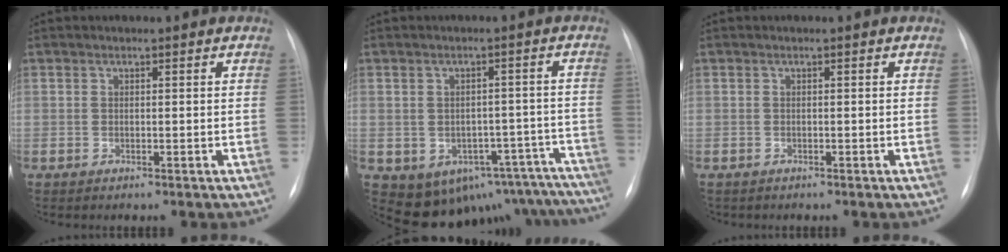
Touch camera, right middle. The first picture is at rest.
{"total": 17.4, "force": [-12.8, 10.0, 6.3], "torque": [-0.059, 0.050, -0.131]}
{"total": 0.6, "force": [-0.4, 0.4, 0.0], "torque": [-0.009, 0.003, -0.007]}